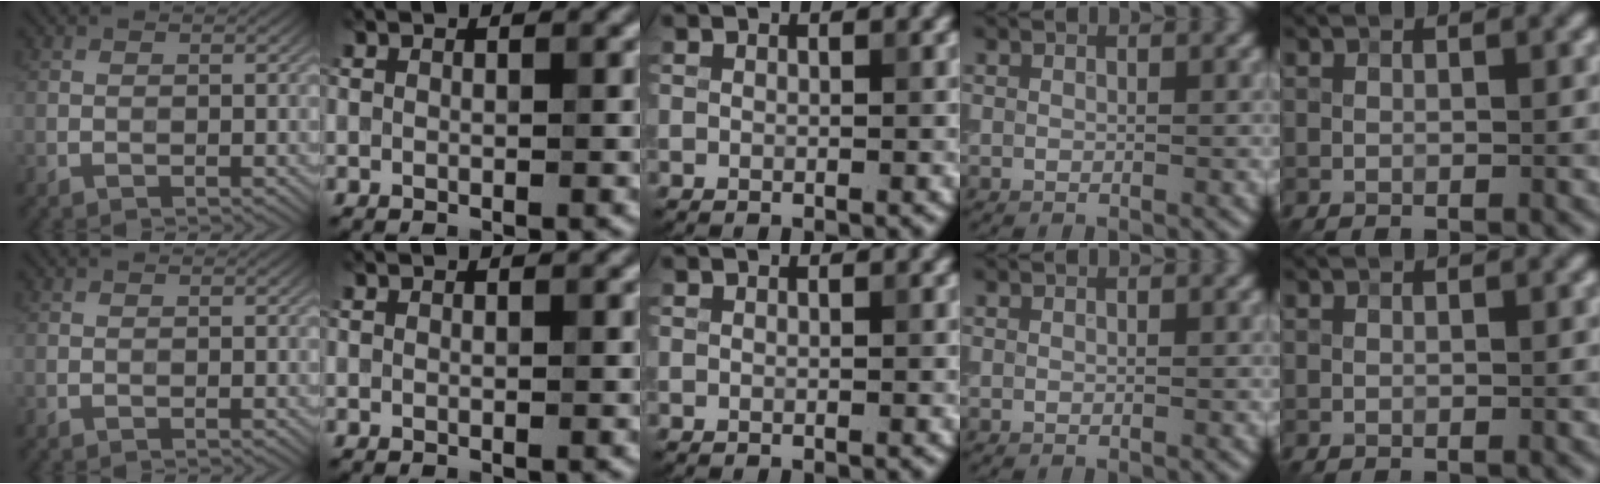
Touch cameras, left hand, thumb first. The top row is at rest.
{}